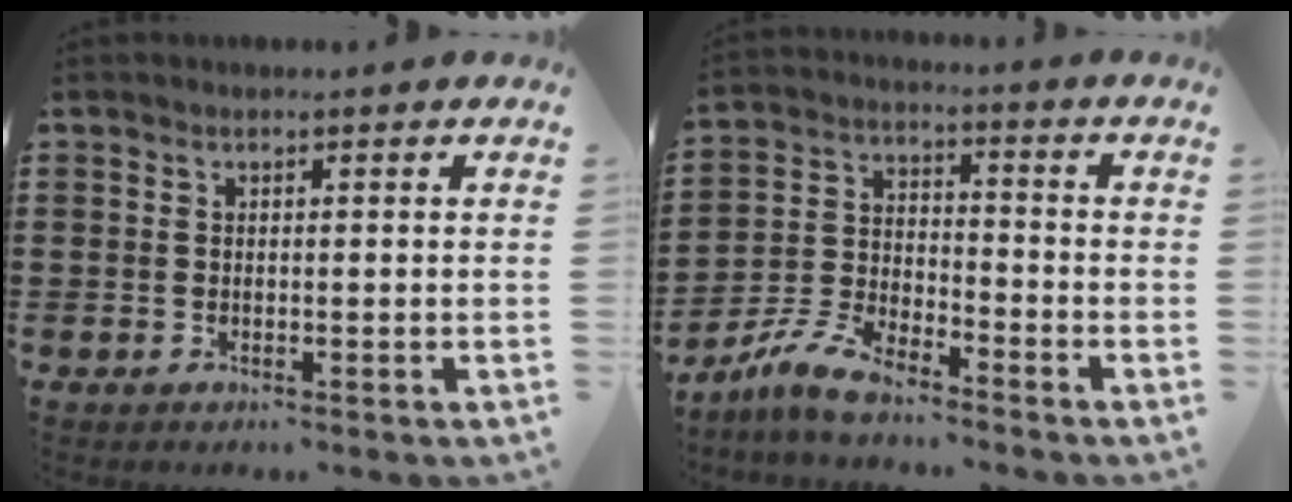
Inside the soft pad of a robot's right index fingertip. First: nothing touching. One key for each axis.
{"total": 6.9, "fx": -6.1, "fy": 1.5, "fz": 3.0, "tx": -0.082, "ty": 0.003, "tz": -0.123}